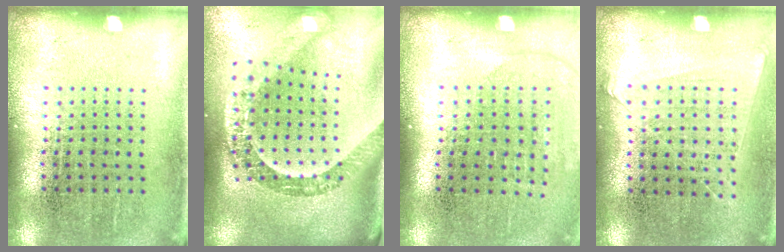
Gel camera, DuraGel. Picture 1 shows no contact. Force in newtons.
{"total": 3.4, "press": 2.5, "slide": 2.4}
{"total": 1.3, "press": 1.1, "slide": 0.8}
{"total": 1.0, "press": 0.9, "slide": 0.4}